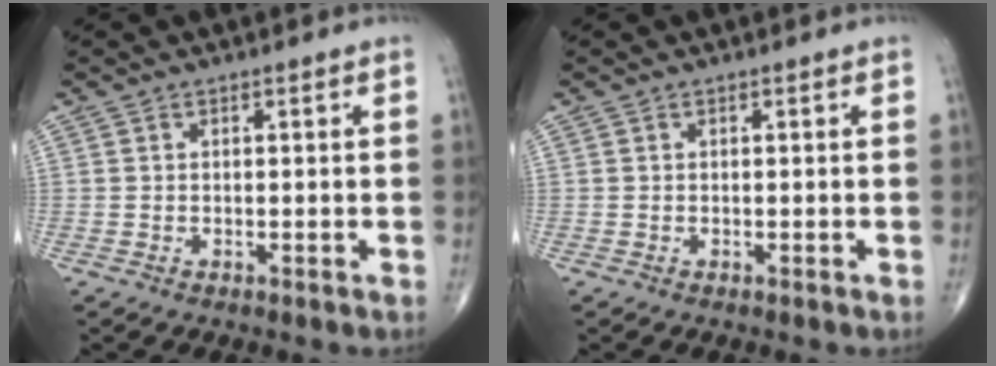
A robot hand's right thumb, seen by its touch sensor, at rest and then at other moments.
{"total": 0.0}